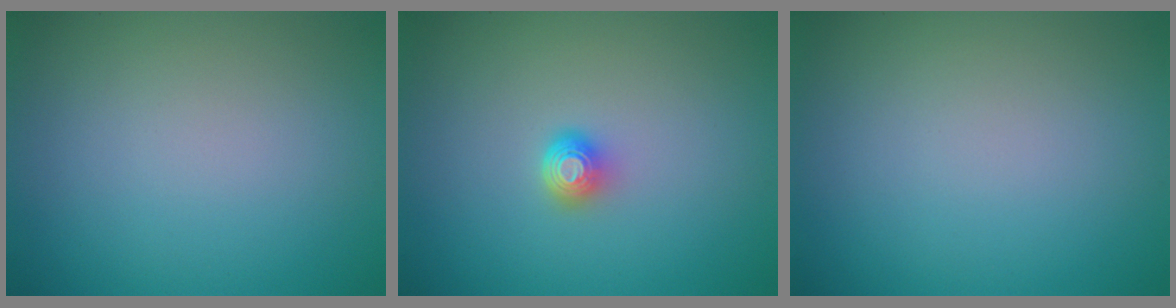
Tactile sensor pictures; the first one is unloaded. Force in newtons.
{"total": 1.6, "press": 1.3, "slide": 1.1}
{"total": 0.0}